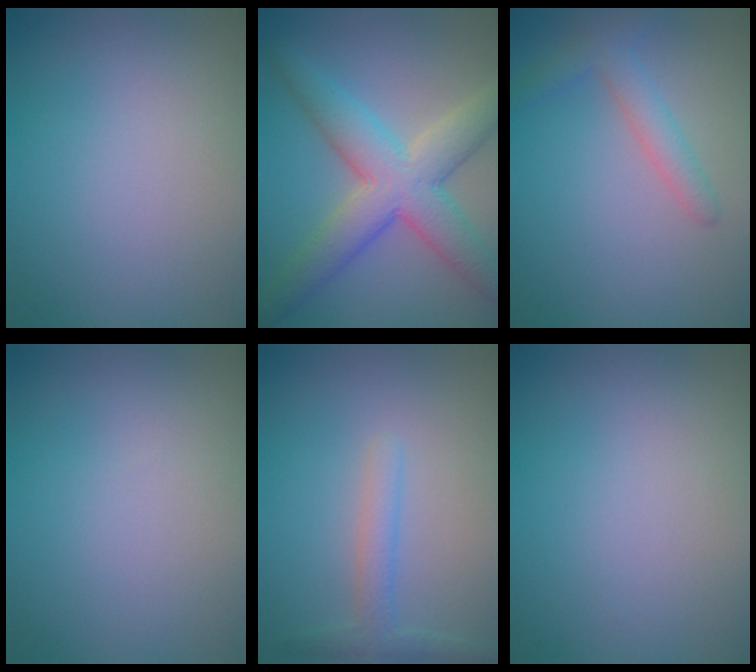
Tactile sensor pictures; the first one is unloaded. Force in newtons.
{"total": 7.5, "press": 7.5, "slide": 0.3}
{"total": 2.3, "press": 2.3, "slide": 0.1}
{"total": 0.0}
{"total": 2.1, "press": 2.1, "slide": 0.1}
{"total": 0.0}